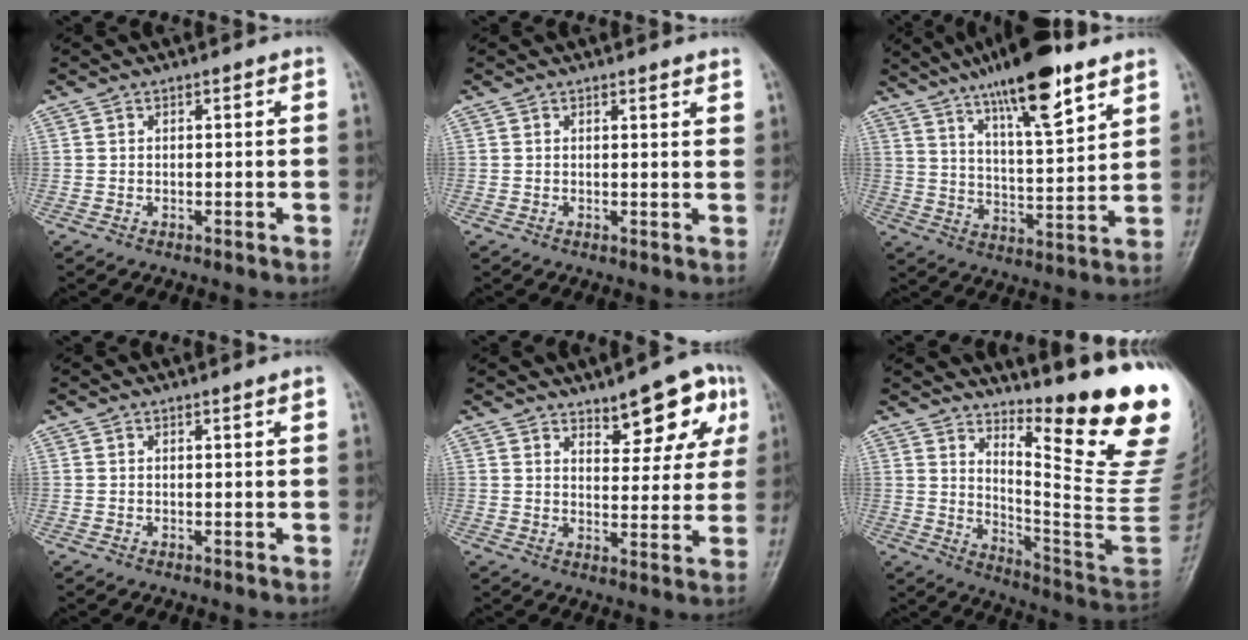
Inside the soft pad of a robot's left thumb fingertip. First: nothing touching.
{"total": 2.2, "force": [1.9, 0.4, 1.1], "torque": [-0.011, -0.010, 0.022]}
{"total": 17.4, "force": [11.5, 4.3, 12.4], "torque": [-0.182, -0.054, 0.195]}
{"total": 0.9, "force": [0.5, 0.0, 0.7], "torque": [-0.010, -0.002, 0.006]}
{"total": 10.6, "force": [5.9, 4.5, 7.6], "torque": [-0.062, -0.023, 0.081]}
{"total": 21.9, "force": [13.4, 2.0, 17.2], "torque": [-0.223, -0.128, 0.204]}